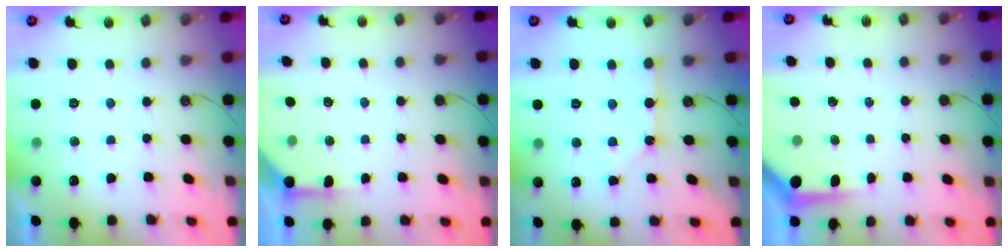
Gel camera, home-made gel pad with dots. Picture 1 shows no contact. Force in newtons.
{"total": 4.2, "press": 4.2, "slide": 0.4}
{"total": 2.8, "press": 2.8, "slide": 0.1}
{"total": 4.0, "press": 4.0, "slide": 0.3}